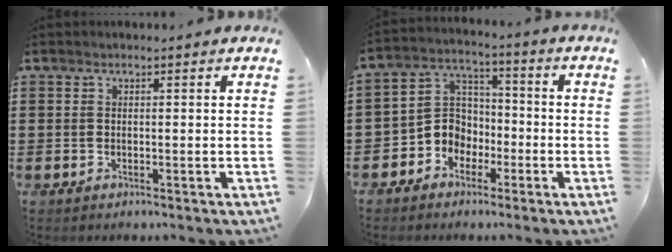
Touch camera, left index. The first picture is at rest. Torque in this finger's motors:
{"motor_torque": [0.85, 0.78, 0.19, 0.07]}